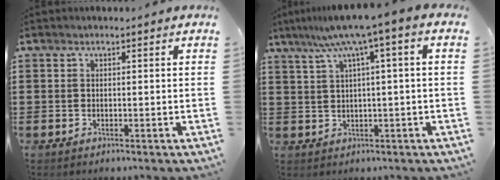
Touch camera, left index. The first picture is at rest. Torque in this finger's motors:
{"motor_torque": [2.14, 0.00, 1.05, 0.21]}